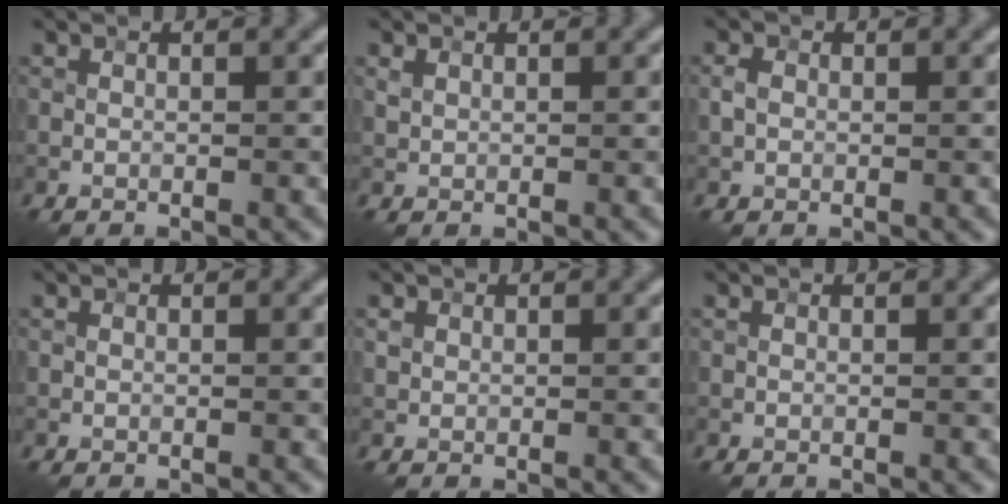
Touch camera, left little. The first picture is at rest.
{"total": 0.6, "force": [0.4, 0.5, 0.2], "torque": [-0.005, 0.000, 0.009]}
{"total": 1.3, "force": [0.1, 1.0, 0.7], "torque": [-0.013, 0.004, -0.002]}
{"total": 0.0}
{"total": 0.6, "force": [0.2, 0.6, 0.1], "torque": [0.002, 0.000, 0.004]}
{"total": 0.0}